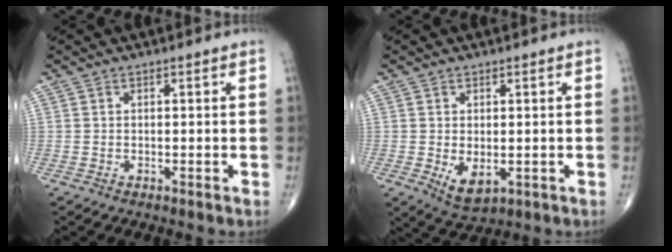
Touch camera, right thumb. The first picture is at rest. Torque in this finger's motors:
{"motor_torque": [-0.45, 0.52, -0.03, -0.06, 0.10]}